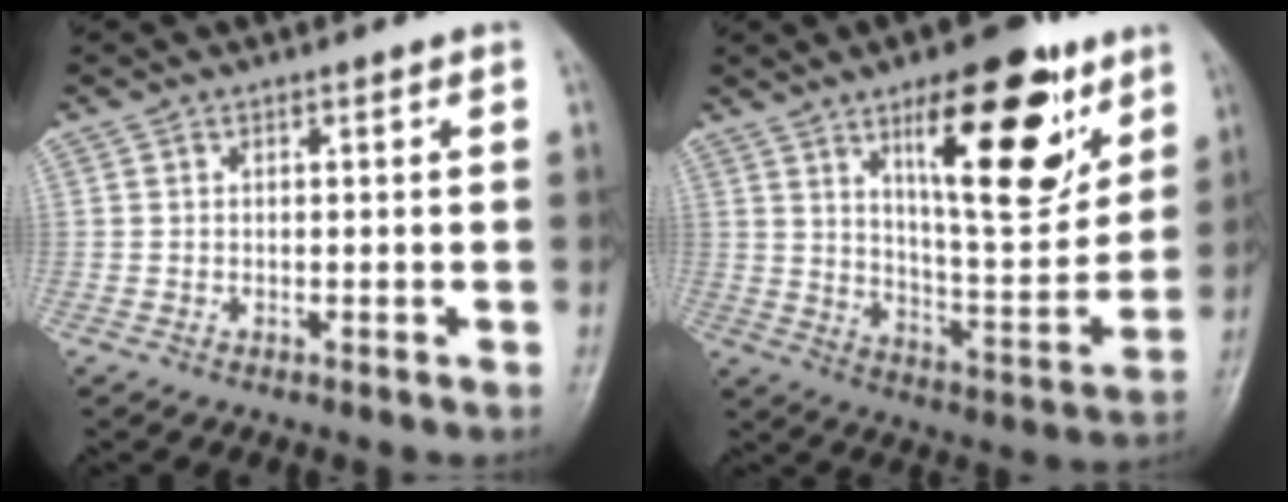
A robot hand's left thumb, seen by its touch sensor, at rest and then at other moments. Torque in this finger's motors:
{"motor_torque": [2.73, 1.81, 1.68, -1.09, 0.14]}